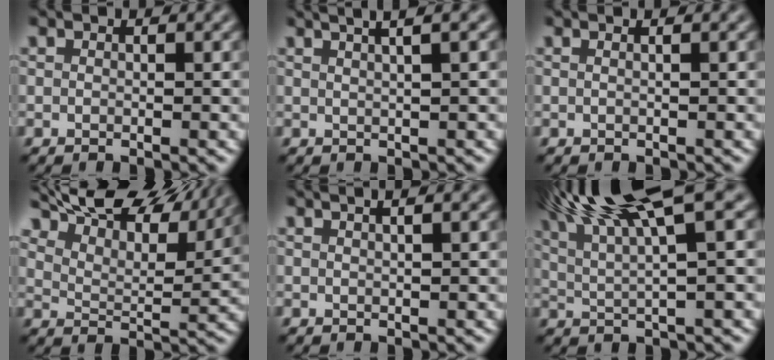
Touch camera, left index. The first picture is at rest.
{"total": 5.4, "force": [3.2, 2.1, 3.8], "torque": [-0.020, 0.037, 0.014]}
{"total": 1.5, "force": [0.6, 0.7, 1.2], "torque": [-0.005, -0.002, -0.010]}
{"total": 13.2, "force": [11.3, 3.4, 6.0], "torque": [-0.119, 0.019, 0.150]}
{"total": 3.9, "force": [2.2, 1.9, 2.7], "torque": [-0.009, 0.025, -0.002]}
{"total": 10.5, "force": [6.1, 2.2, 8.3], "torque": [-0.133, 0.026, 0.102]}